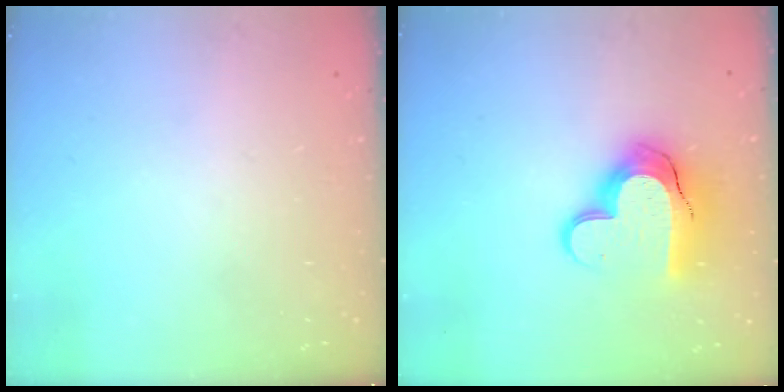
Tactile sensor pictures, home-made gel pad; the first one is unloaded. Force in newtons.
{"total": 16.0, "press": 16.0, "slide": 1.0}